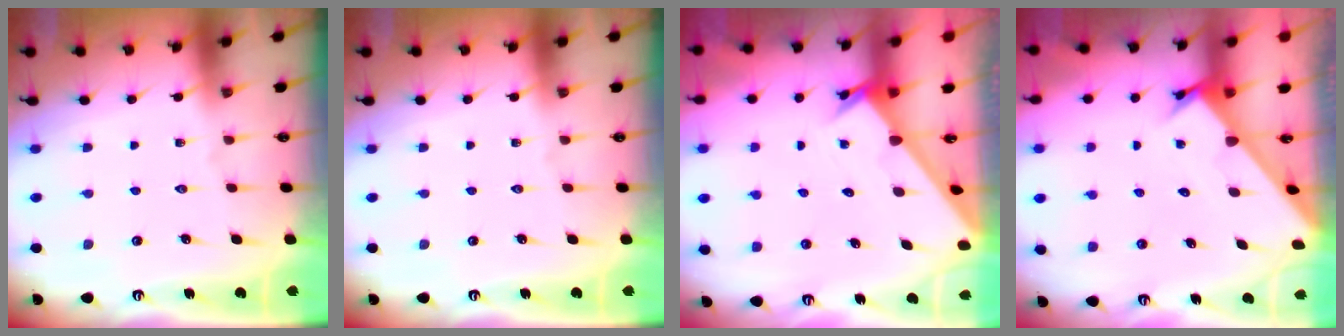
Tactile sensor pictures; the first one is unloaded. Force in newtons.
{"total": 0.0}
{"total": 1.5, "press": 1.5, "slide": 0.1}
{"total": 2.2, "press": 2.2, "slide": 0.1}